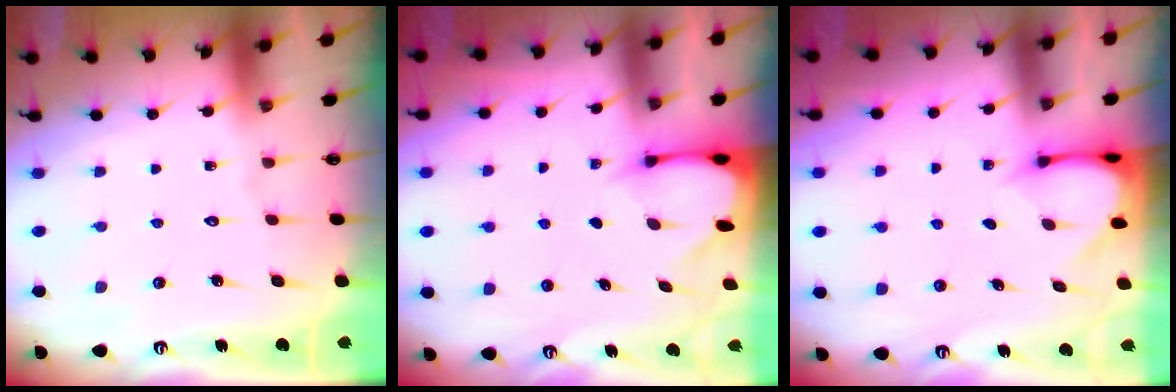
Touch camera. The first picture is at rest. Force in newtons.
{"total": 2.5, "press": 2.5, "slide": 0.5}
{"total": 3.2, "press": 3.2, "slide": 0.3}